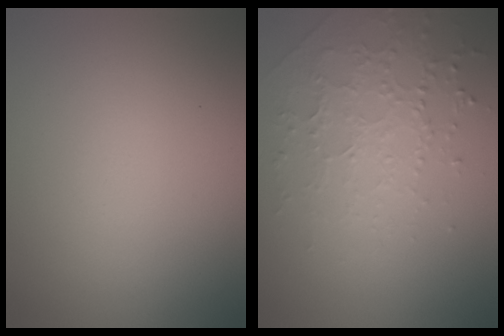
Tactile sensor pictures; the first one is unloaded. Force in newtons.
{"total": 2.1, "press": 1.9, "slide": 0.9}